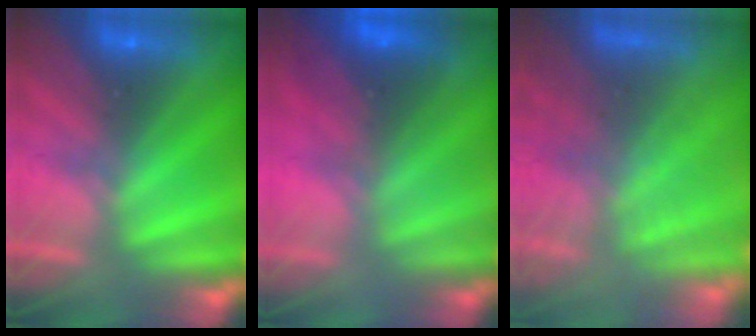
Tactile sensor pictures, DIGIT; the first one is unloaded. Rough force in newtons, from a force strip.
{"total": 2.5}
{"total": 10.1}